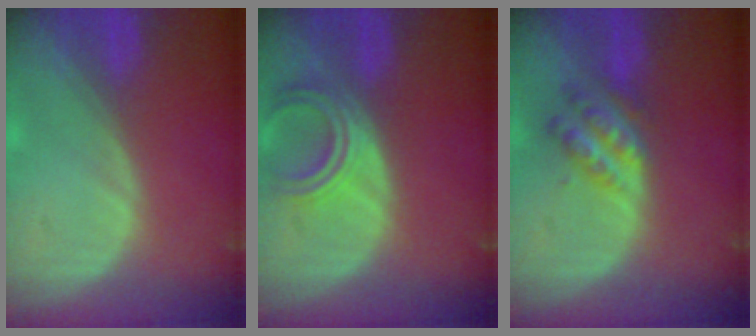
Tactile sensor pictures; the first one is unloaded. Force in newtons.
{"total": 5.5, "press": 5.1, "slide": 2.1}
{"total": 5.9, "press": 5.1, "slide": 2.8}